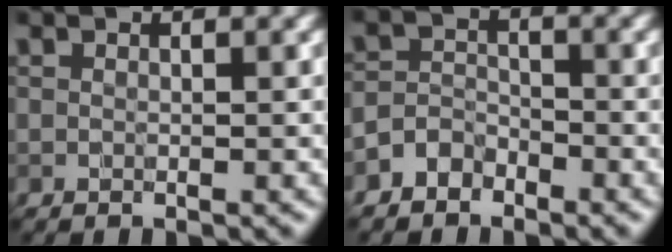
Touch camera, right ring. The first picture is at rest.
{"total": 2.3, "force": [-1.8, 1.3, 0.3], "torque": [0.003, 0.011, -0.040]}